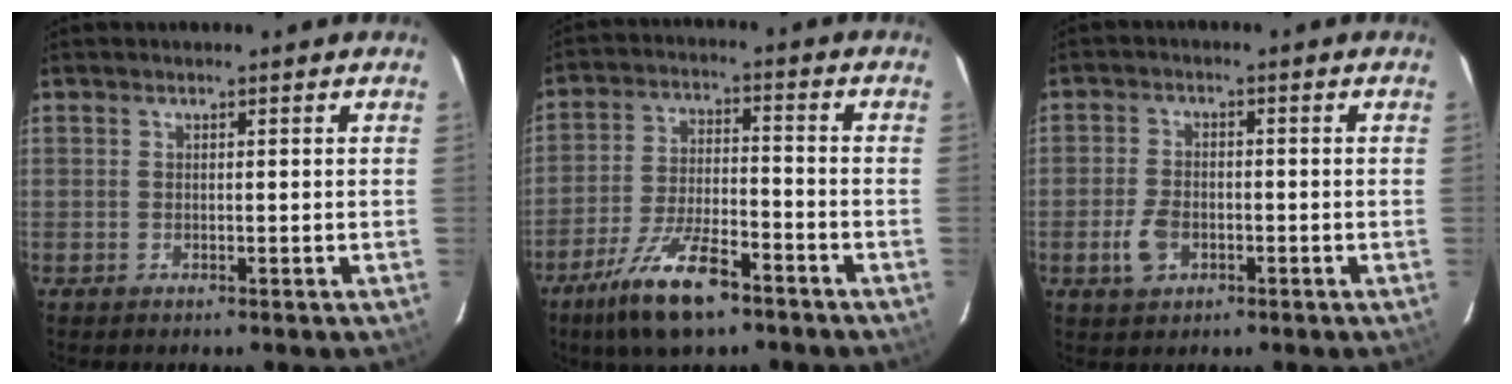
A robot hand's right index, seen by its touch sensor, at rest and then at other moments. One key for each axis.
{"total": 13.0, "fx": -8.8, "fy": 4.2, "fz": 8.6, "tx": -0.185, "ty": -0.017, "tz": -0.156}
{"total": 5.2, "fx": -2.2, "fy": 3.5, "fz": 3.3, "tx": -0.079, "ty": -0.002, "tz": -0.037}